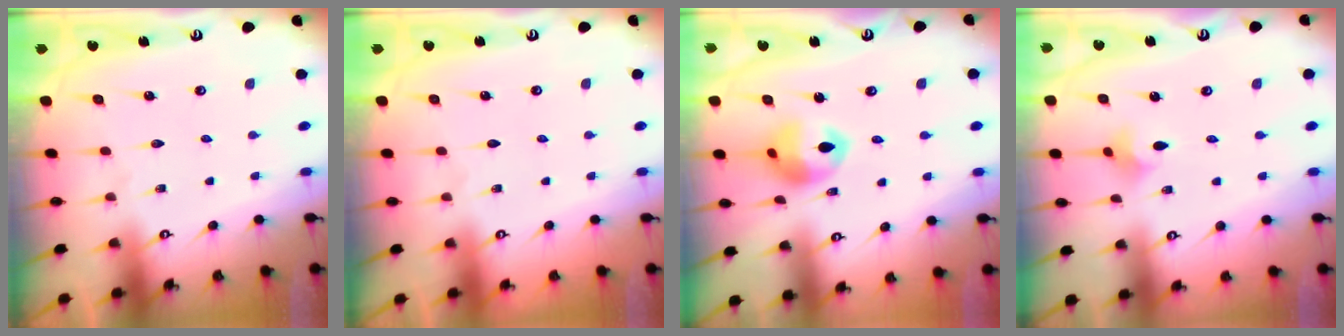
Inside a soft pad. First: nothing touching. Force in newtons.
{"total": 0.0}
{"total": 11.5, "press": 11.3, "slide": 1.7}
{"total": 3.8, "press": 3.7, "slide": 0.8}